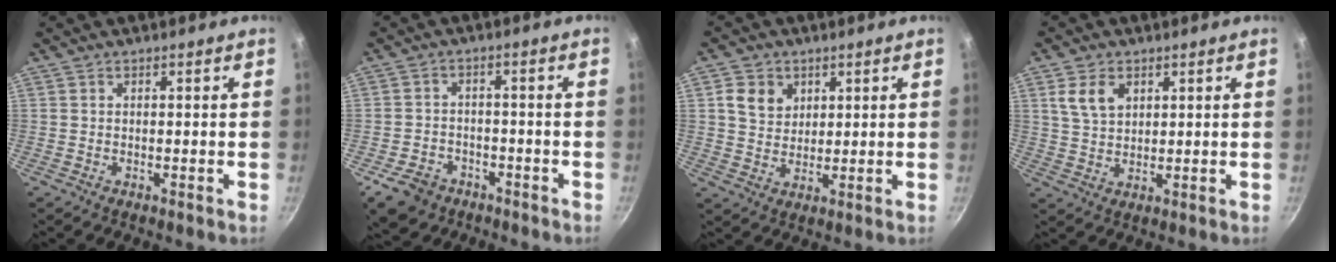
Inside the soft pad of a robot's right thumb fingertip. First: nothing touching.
{"total": 7.6, "force": [-4.4, 5.5, 3.1], "torque": [-0.045, 0.036, -0.063]}
{"total": 6.4, "force": [2.3, 5.2, 2.8], "torque": [-0.026, -0.002, 0.041]}
{"total": 6.1, "force": [2.4, 4.1, 3.8], "torque": [-0.060, -0.006, 0.049]}